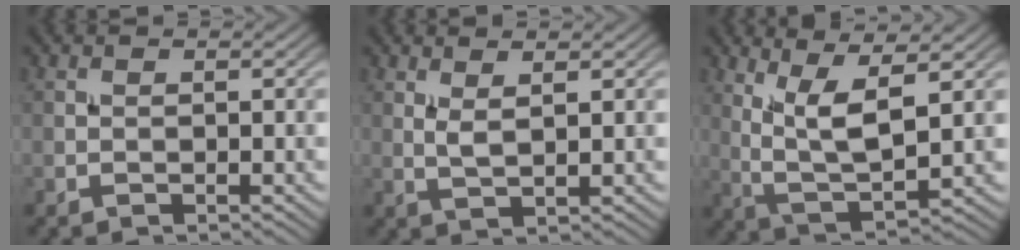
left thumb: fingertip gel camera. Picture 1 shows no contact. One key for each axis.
{"total": 2.3, "fx": 1.4, "fy": 0.4, "fz": 1.8, "tx": -0.043, "ty": -0.004, "tz": 0.030}
{"total": 8.1, "fx": 3.1, "fy": 2.5, "fz": 7.1, "tx": -0.150, "ty": 0.002, "tz": 0.064}